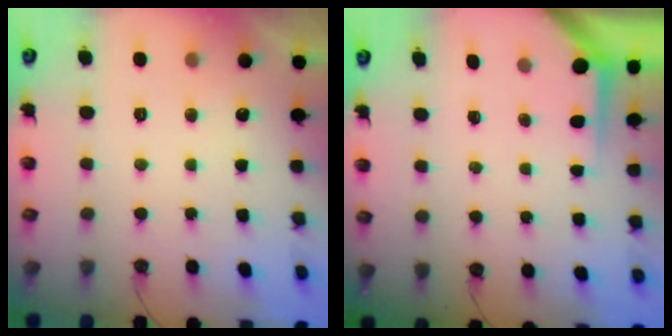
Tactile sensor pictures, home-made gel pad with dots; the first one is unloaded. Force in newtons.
{"total": 3.5, "press": 3.5, "slide": 0.4}